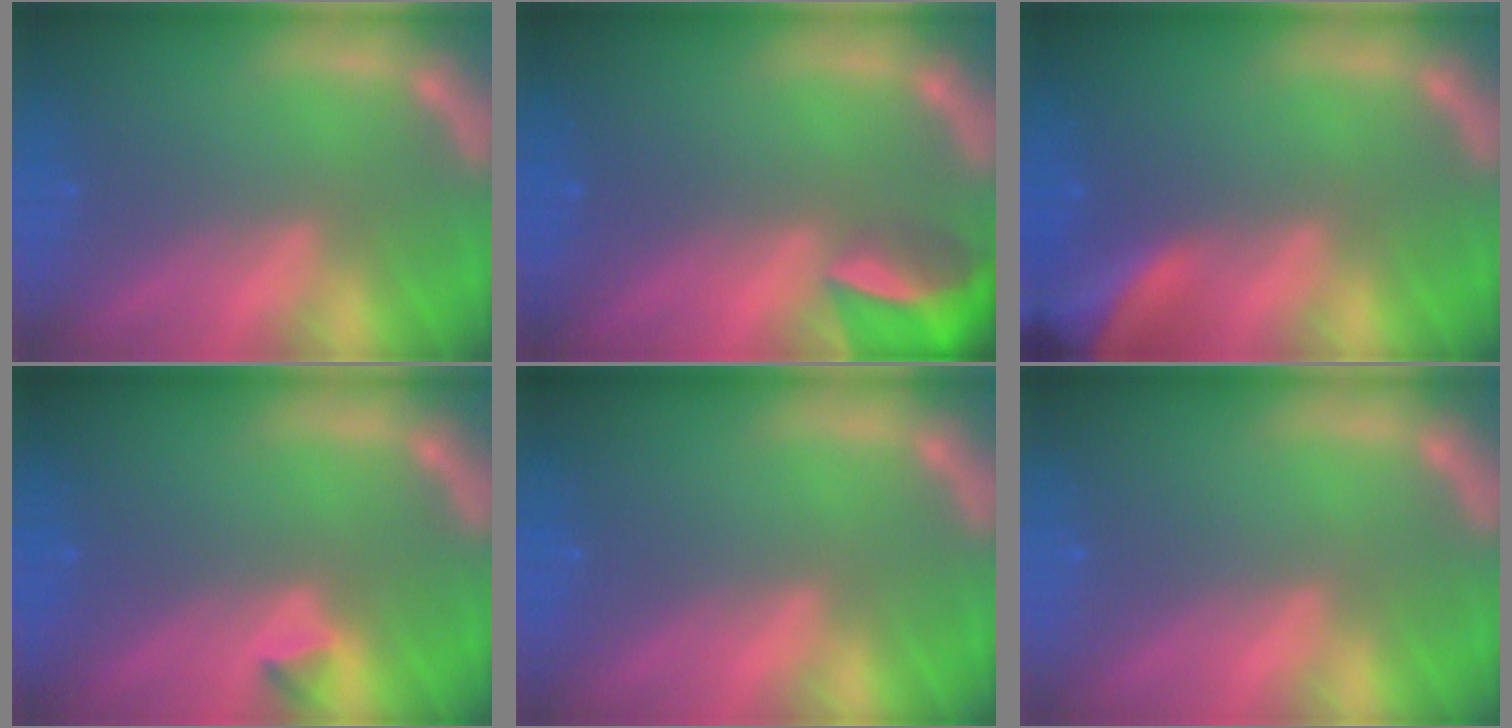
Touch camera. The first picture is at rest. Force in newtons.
{"total": 5.5}
{"total": 8.4}
{"total": 0.9}
{"total": 0.0}
{"total": 0.0}